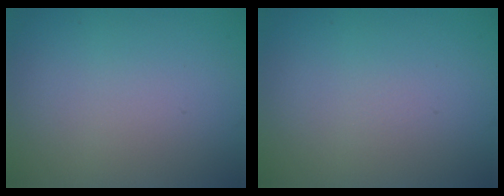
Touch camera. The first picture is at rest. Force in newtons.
{"total": 0.0}